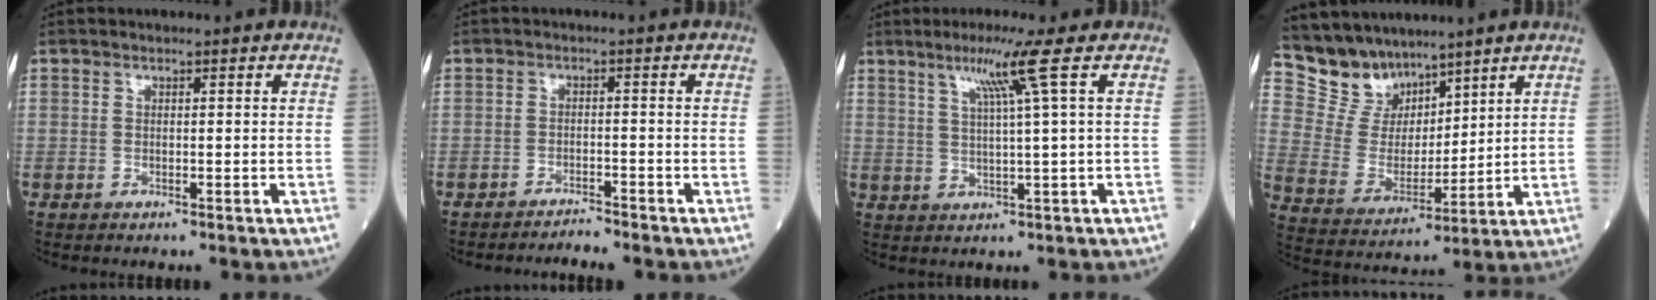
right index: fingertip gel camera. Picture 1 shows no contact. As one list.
[{"total": 3.2, "force": [-3.1, -0.1, 0.4], "torque": [-0.013, -0.007, -0.049]}, {"total": 6.5, "force": [3.0, -1.8, 5.4], "torque": [-0.107, -0.002, 0.060]}, {"total": 10.5, "force": [8.9, 5.3, 1.6], "torque": [-0.056, 0.020, 0.189]}]